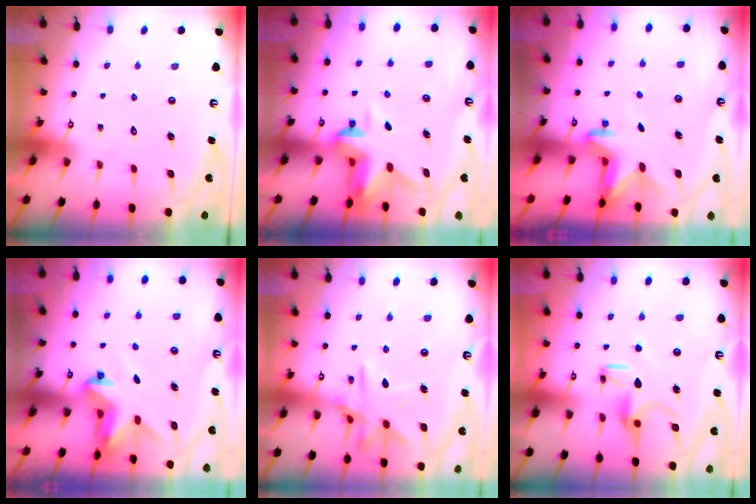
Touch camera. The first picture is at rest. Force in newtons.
{"total": 3.8, "press": 3.8, "slide": 0.5}
{"total": 2.8, "press": 2.8, "slide": 0.2}
{"total": 3.1, "press": 3.1, "slide": 0.2}
{"total": 12.4, "press": 12.4, "slide": 0.8}
{"total": 9.7, "press": 9.7, "slide": 0.2}